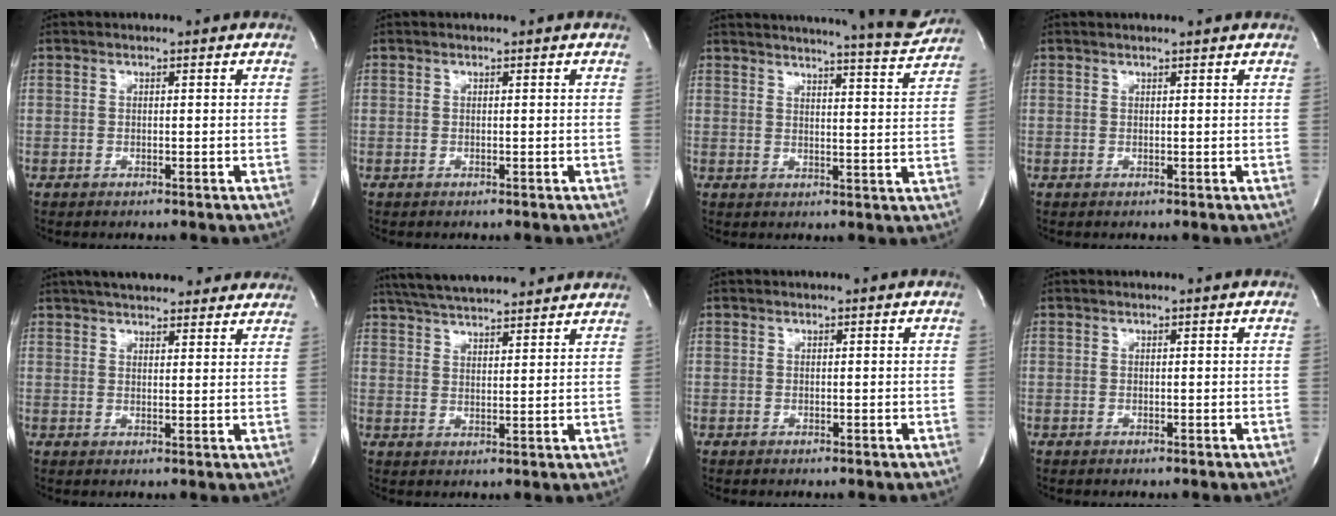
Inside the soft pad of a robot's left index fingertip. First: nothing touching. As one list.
[{"total": 0.0}, {"total": 15.4, "force": [14.6, 0.1, 4.9], "torque": [-0.074, -0.051, 0.172]}, {"total": 2.1, "force": [1.9, -0.1, 0.7], "torque": [-0.013, 0.012, 0.024]}, {"total": 18.1, "force": [15.8, 4.7, 7.5], "torque": [-0.110, 0.035, 0.207]}, {"total": 17.3, "force": [15.4, 2.5, 7.4], "torque": [-0.127, 0.040, 0.227]}, {"total": 0.0}, {"total": 0.0}]